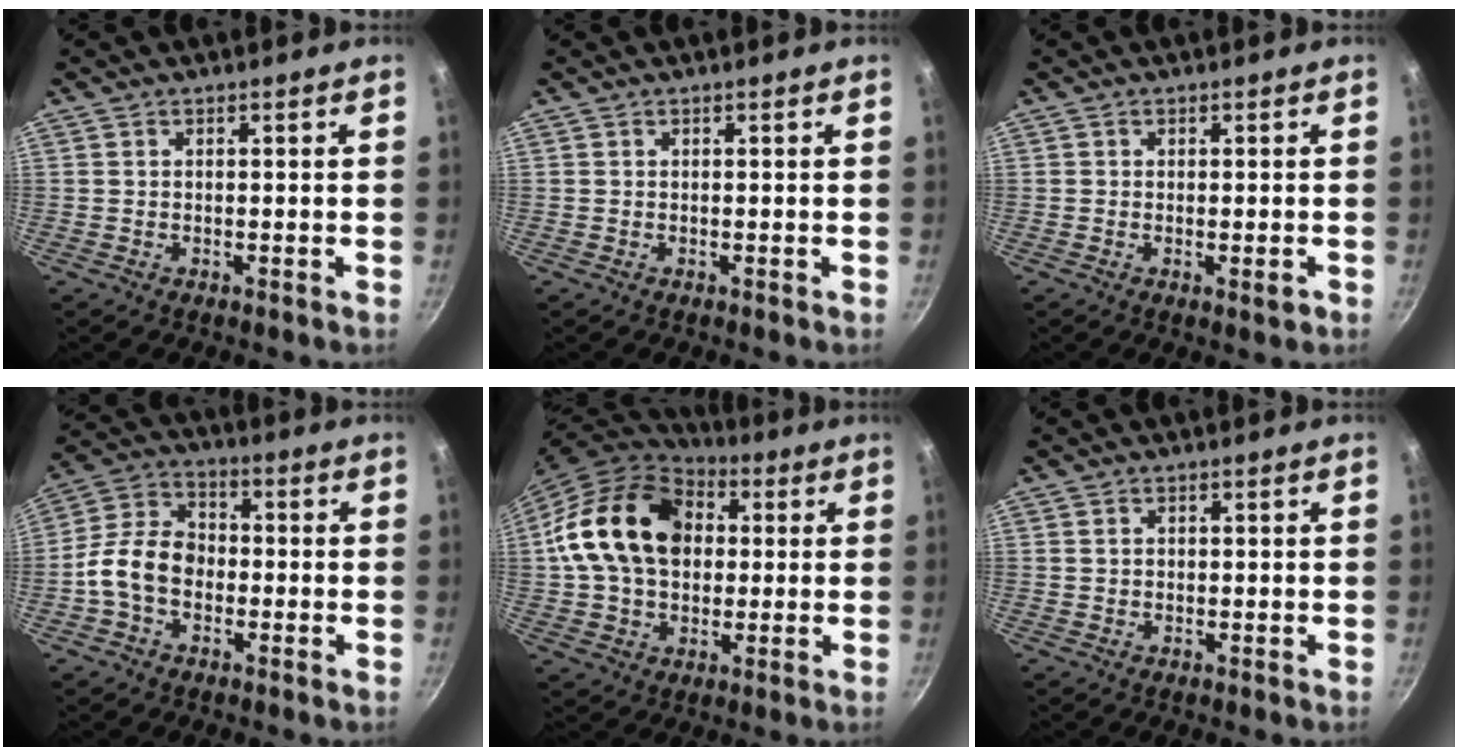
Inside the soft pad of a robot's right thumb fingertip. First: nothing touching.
{"total": 0.0}
{"total": 2.0, "force": [-0.6, 0.5, 1.9], "torque": [-0.029, -0.004, -0.011]}
{"total": 10.4, "force": [-2.4, 7.5, 6.7], "torque": [-0.102, 0.033, -0.062]}
{"total": 20.5, "force": [3.2, 15.1, 13.5], "torque": [-0.218, 0.027, 0.046]}
{"total": 0.8, "force": [0.2, 0.7, 0.3], "torque": [-0.004, 0.004, 0.003]}